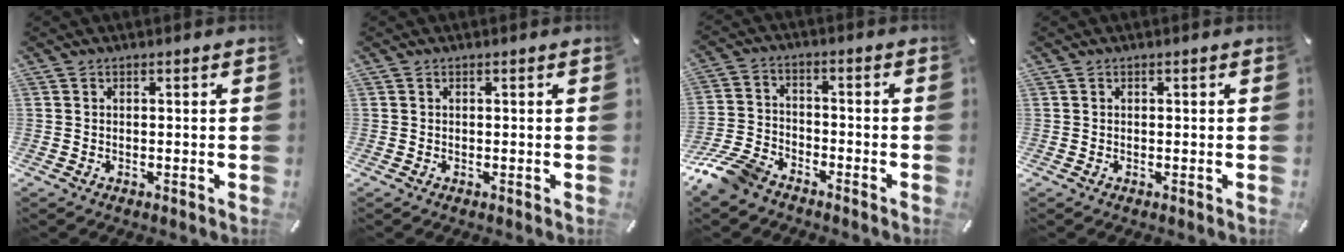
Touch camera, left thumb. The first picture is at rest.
{"total": 0.0}
{"total": 9.5, "force": [-7.5, 4.3, 3.8], "torque": [-0.084, 0.035, -0.146]}
{"total": 0.0}